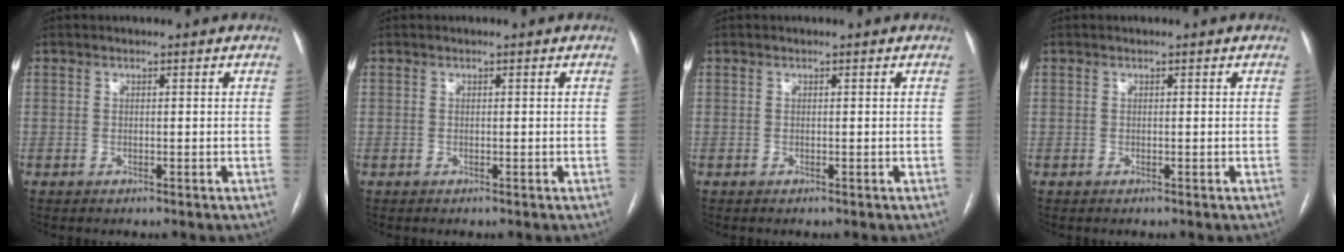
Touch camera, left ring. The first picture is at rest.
{"total": 0.0}
{"total": 0.0}
{"total": 0.0}